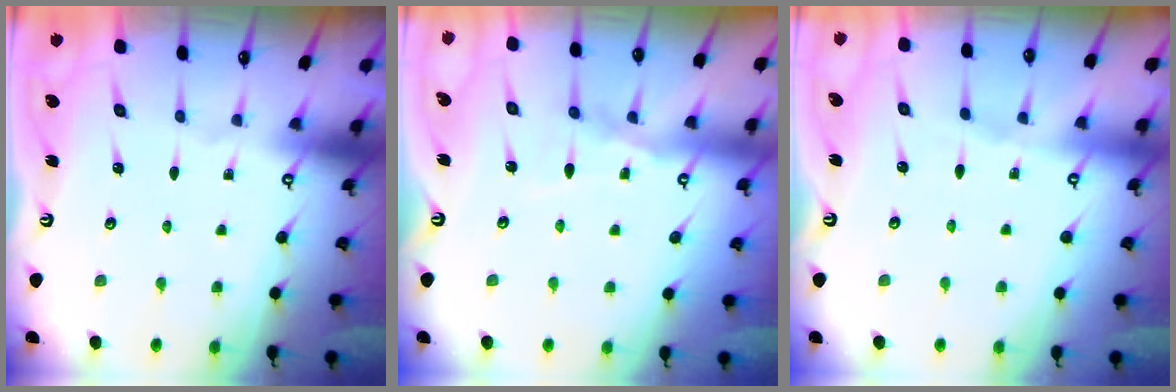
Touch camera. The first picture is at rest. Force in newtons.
{"total": 7.1, "press": 7.0, "slide": 0.4}
{"total": 2.4, "press": 2.4, "slide": 0.4}